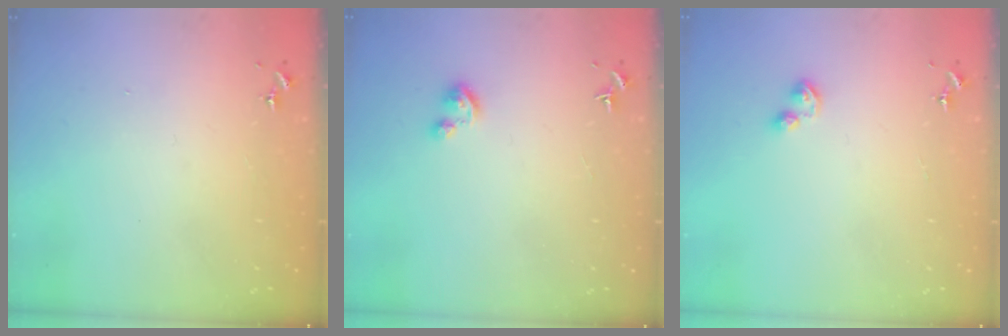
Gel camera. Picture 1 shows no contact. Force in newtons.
{"total": 3.2, "press": 3.2, "slide": 0.3}
{"total": 3.8, "press": 3.7, "slide": 0.7}